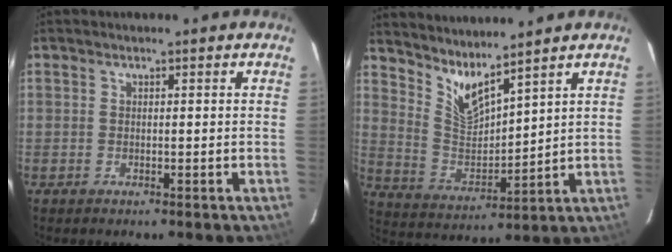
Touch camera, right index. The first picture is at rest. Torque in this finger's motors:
{"motor_torque": [-0.17, 0.48, 0.05, 0.04]}